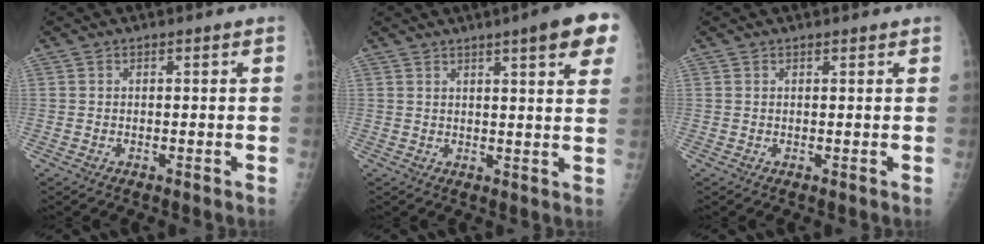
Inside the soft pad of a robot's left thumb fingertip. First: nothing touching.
{"total": 10.6, "force": [5.7, 1.5, 8.8], "torque": [-0.095, -0.017, 0.064]}
{"total": 0.6, "force": [0.5, 0.2, 0.3], "torque": [-0.005, -0.002, 0.008]}